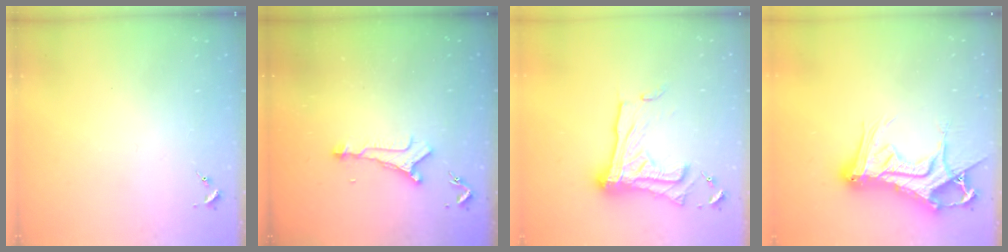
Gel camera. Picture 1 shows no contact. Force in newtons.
{"total": 6.9, "press": 6.9, "slide": 0.7}
{"total": 20.0, "press": 19.9, "slide": 1.7}
{"total": 19.9, "press": 19.8, "slide": 1.8}